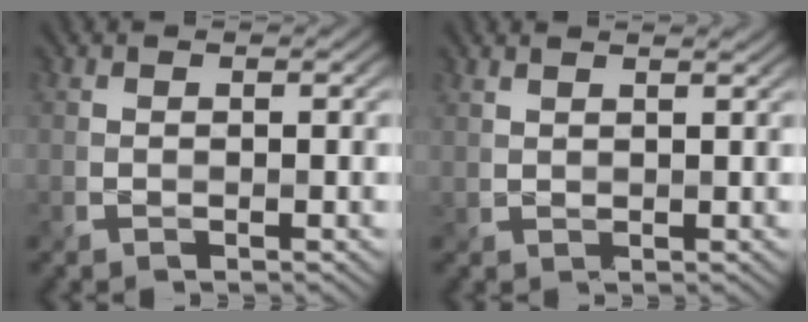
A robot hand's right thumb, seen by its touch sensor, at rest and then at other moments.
{"total": 1.9, "force": [1.7, 0.2, 0.7], "torque": [-0.014, 0.001, 0.029]}